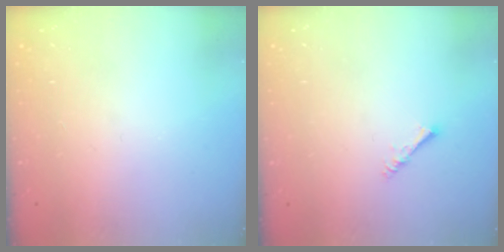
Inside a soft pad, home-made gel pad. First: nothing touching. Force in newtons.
{"total": 1.6, "press": 1.5, "slide": 0.3}